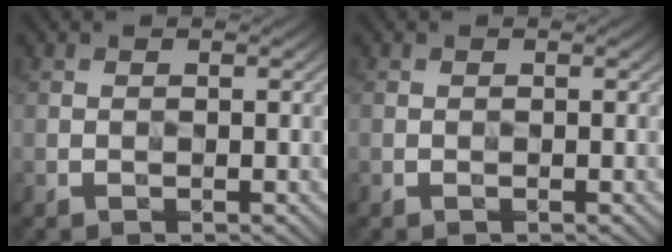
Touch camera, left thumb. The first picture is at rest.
{"total": 0.0}